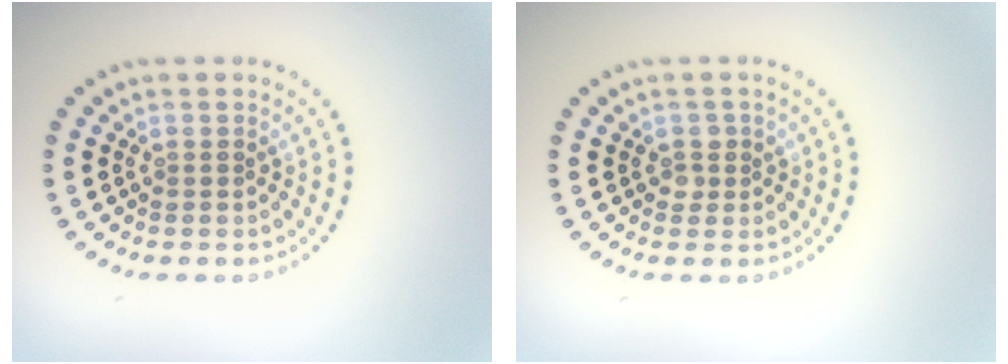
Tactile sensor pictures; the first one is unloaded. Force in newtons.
{"total": 1.1, "press": 1.1, "slide": 0.3}